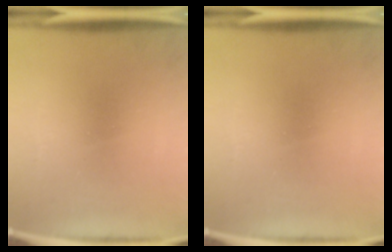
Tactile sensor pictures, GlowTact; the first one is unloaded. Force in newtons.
{"total": 0.0}